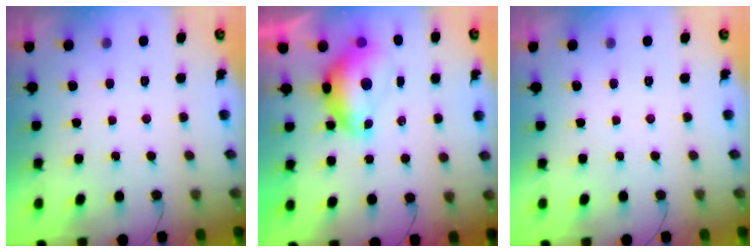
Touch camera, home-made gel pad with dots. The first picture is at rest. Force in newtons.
{"total": 8.1, "press": 8.0, "slide": 1.0}
{"total": 0.0}